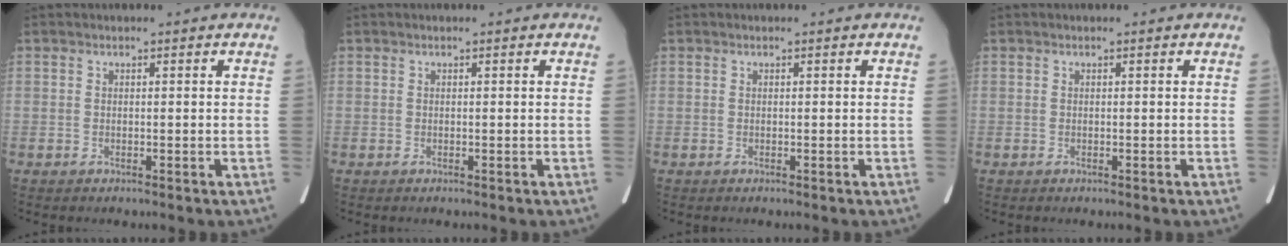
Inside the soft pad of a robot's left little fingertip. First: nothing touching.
{"total": 0.0}
{"total": 0.0}
{"total": 0.0}